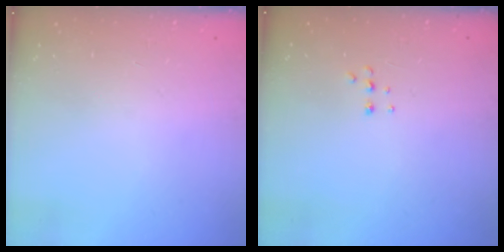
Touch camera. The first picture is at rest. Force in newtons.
{"total": 4.5, "press": 4.4, "slide": 0.8}